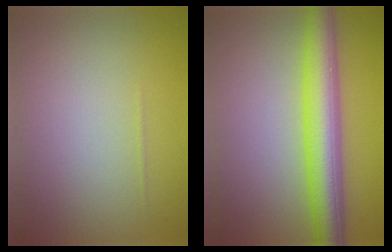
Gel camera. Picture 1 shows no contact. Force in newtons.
{"total": 6.7, "press": 6.7, "slide": 0.1}